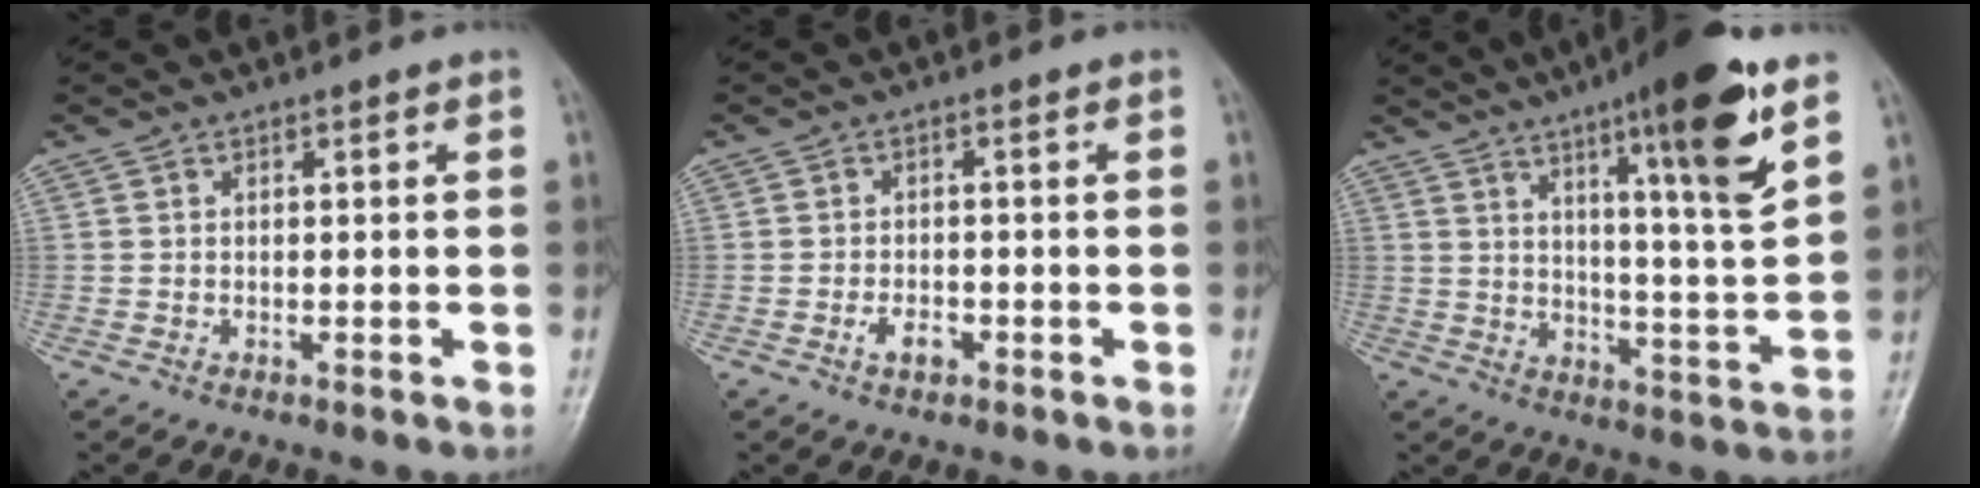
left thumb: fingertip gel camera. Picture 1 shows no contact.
{"total": 2.7, "force": [-1.3, 1.5, 1.9], "torque": [-0.031, 0.009, -0.022]}
{"total": 16.9, "force": [9.3, 2.0, 14.0], "torque": [-0.197, -0.052, 0.140]}